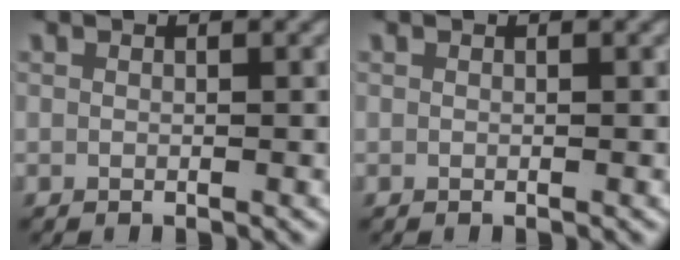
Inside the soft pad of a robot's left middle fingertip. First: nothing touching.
{"total": 0.0}